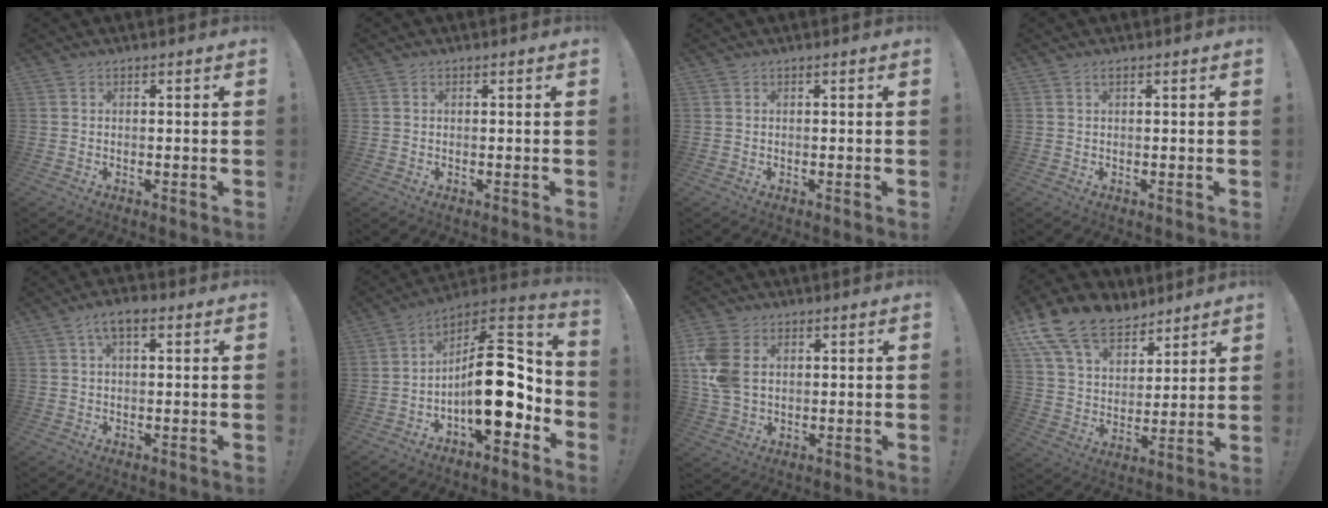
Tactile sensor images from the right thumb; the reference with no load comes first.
{"total": 0.0}
{"total": 0.0}
{"total": 0.7, "force": [0.3, 0.2, 0.7], "torque": [-0.009, 0.000, 0.003]}
{"total": 4.9, "force": [1.8, 2.3, 3.9], "torque": [-0.060, 0.003, 0.030]}
{"total": 21.0, "force": [-2.9, 9.8, 18.3], "torque": [-0.267, 0.016, -0.038]}
{"total": 10.9, "force": [2.2, 8.0, 7.2], "torque": [-0.153, 0.001, 0.045]}
{"total": 16.8, "force": [11.6, 9.9, 6.9], "torque": [-0.129, -0.073, 0.219]}